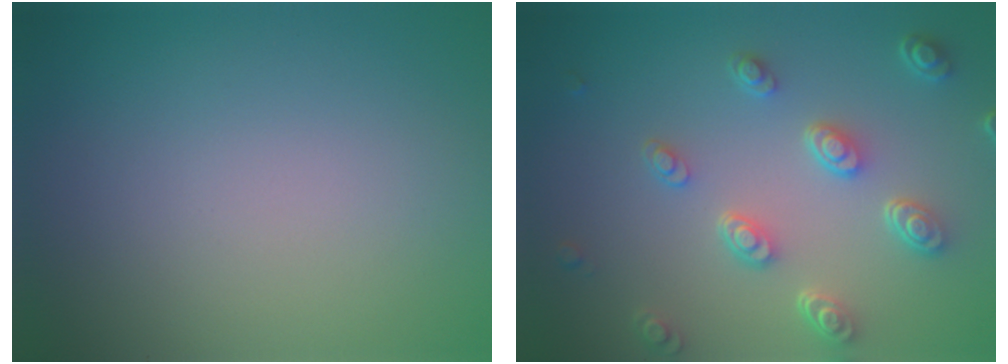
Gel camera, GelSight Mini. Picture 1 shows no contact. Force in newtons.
{"total": 4.6, "press": 3.5, "slide": 3.0}